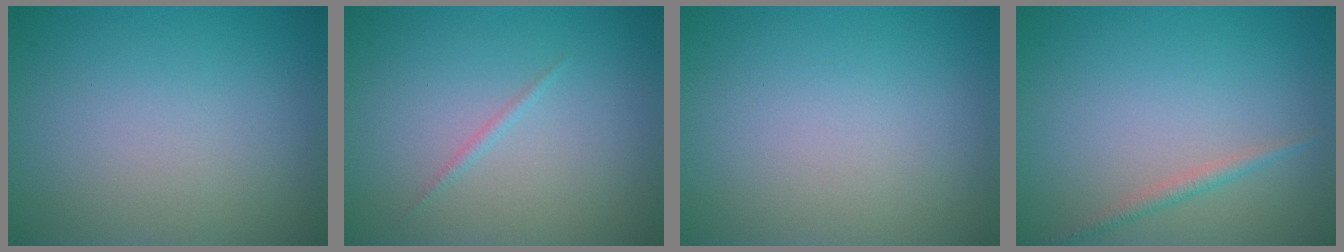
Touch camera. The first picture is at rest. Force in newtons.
{"total": 0.6, "press": 0.6, "slide": 0.0}
{"total": 0.0}
{"total": 1.2, "press": 1.1, "slide": 0.1}